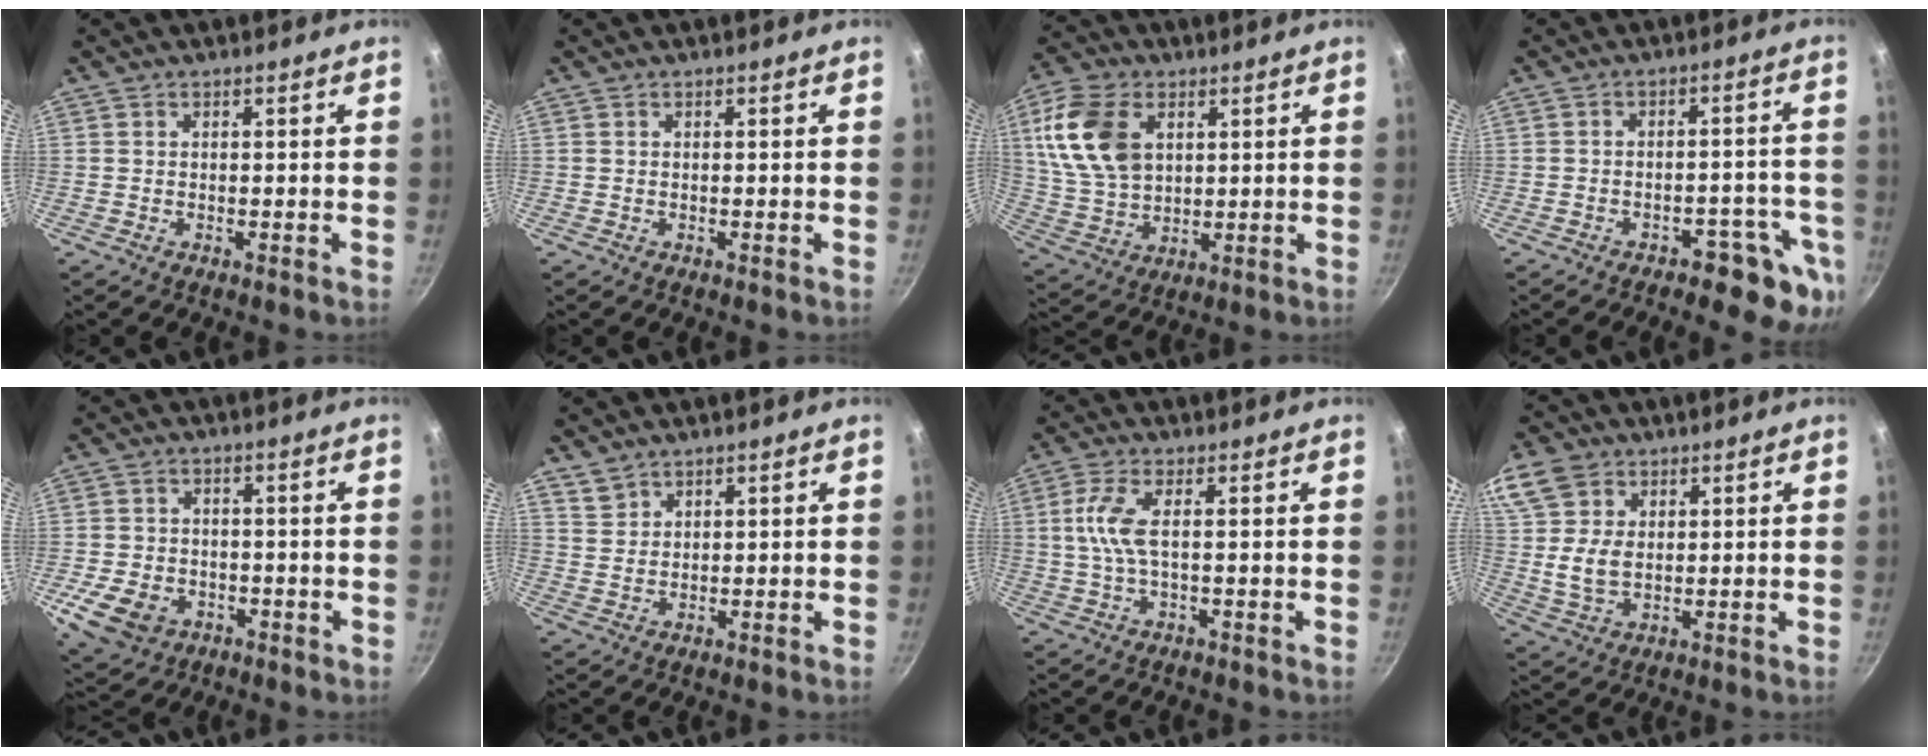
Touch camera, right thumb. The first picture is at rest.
{"total": 0.0}
{"total": 14.8, "force": [4.5, 9.8, 10.2], "torque": [-0.182, -0.008, 0.092]}
{"total": 9.6, "force": [-5.0, 4.6, 6.8], "torque": [-0.032, 0.042, -0.056]}
{"total": 10.0, "force": [-3.4, 7.5, 5.6], "torque": [-0.100, 0.016, -0.050]}
{"total": 3.0, "force": [2.5, 1.6, 0.5], "torque": [0.002, -0.001, 0.054]}
{"total": 5.7, "force": [0.4, 1.7, 5.4], "torque": [-0.129, 0.008, 0.007]}
{"total": 12.4, "force": [4.4, 9.1, 7.2], "torque": [-0.141, -0.007, 0.083]}